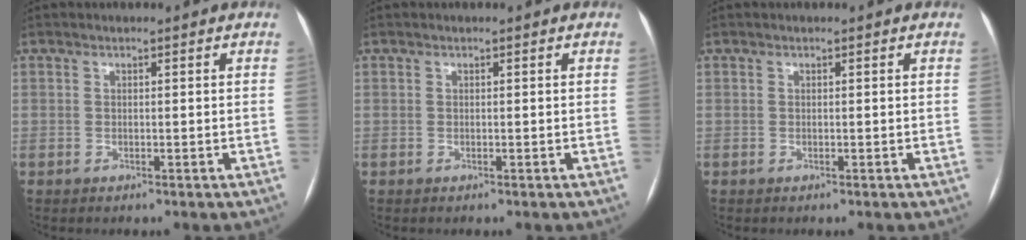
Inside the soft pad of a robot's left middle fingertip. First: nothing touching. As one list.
[{"total": 0.0}, {"total": 0.0}]